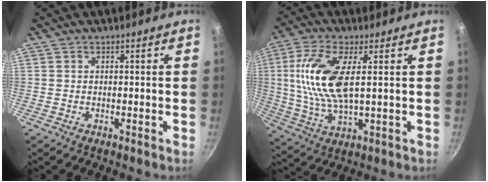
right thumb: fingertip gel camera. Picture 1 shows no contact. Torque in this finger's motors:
{"motor_torque": [1.39, 1.49, 1.58, -0.21, 0.23]}